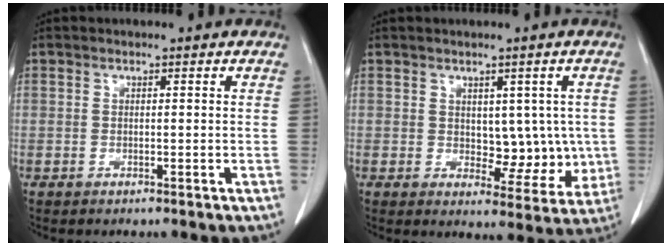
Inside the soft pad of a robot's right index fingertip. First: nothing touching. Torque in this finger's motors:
{"motor_torque": [-0.15, 0.18, 0.03, 0.02]}